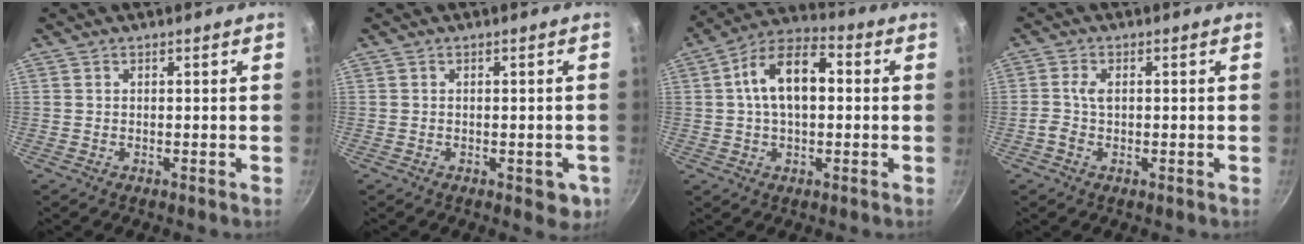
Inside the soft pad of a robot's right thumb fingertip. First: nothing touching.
{"total": 3.9, "force": [-1.5, 2.1, 2.9], "torque": [-0.014, 0.006, -0.015]}
{"total": 12.7, "force": [1.5, 7.1, 10.4], "torque": [-0.176, 0.030, 0.015]}
{"total": 3.0, "force": [-0.2, 1.8, 2.4], "torque": [-0.053, 0.006, -0.008]}